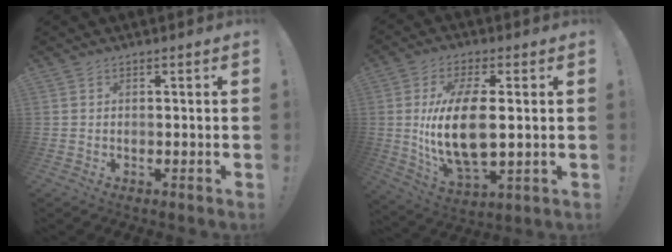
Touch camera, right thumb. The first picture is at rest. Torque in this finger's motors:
{"motor_torque": [-0.09, 1.18, 1.61, -0.62, 0.72]}